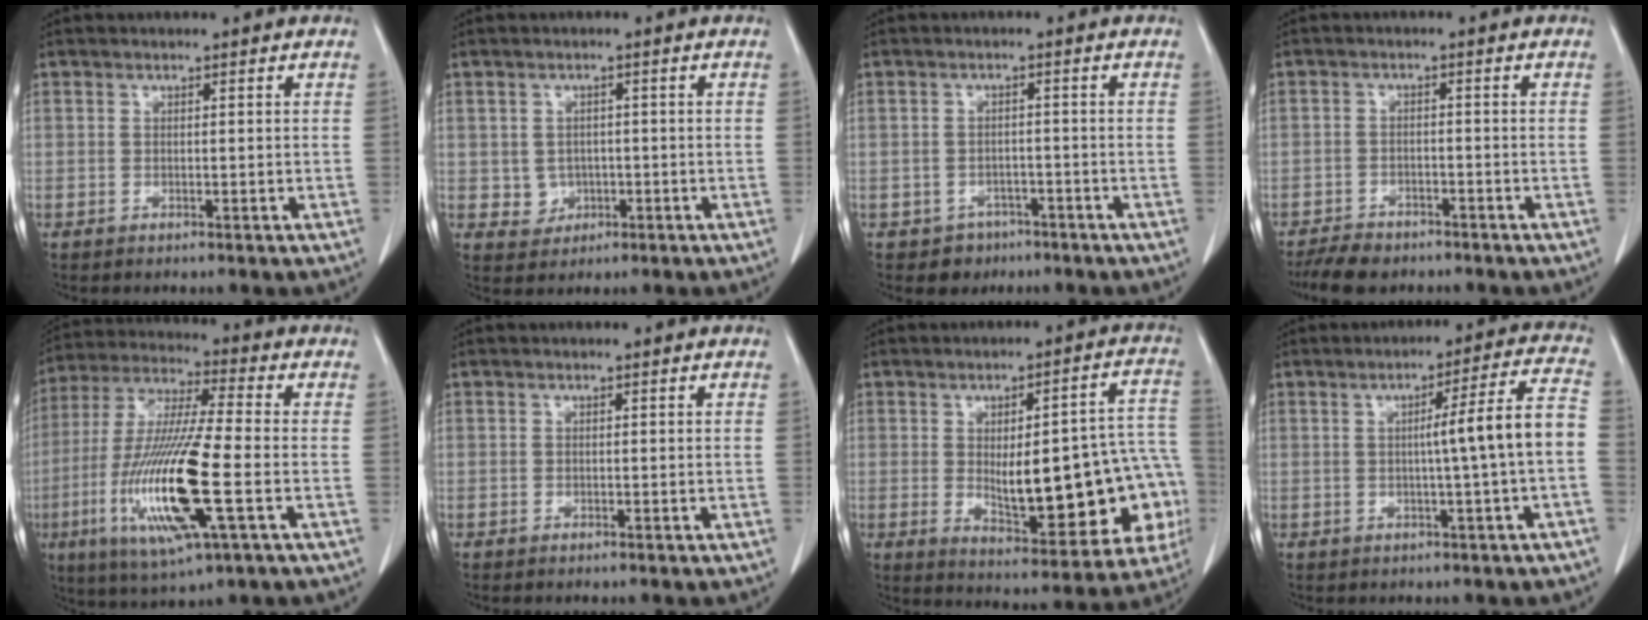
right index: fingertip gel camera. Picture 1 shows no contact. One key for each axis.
{"total": 3.3, "fx": -0.3, "fy": 3.2, "fz": 0.5, "tx": 0.003, "ty": 0.008, "tz": 0.007}
{"total": 3.2, "fx": -1.9, "fy": 2.6, "fz": 0.0, "tx": 0.003, "ty": 0.013, "tz": -0.021}
{"total": 5.7, "fx": -4.8, "fy": 2.2, "fz": 2.0, "tx": -0.030, "ty": -0.007, "tz": -0.077}
{"total": 18.3, "fx": -4.6, "fy": 1.5, "fz": 17.6, "tx": -0.367, "ty": -0.021, "tz": -0.083}
{"total": 0.0}
{"total": 21.1, "fx": -2.7, "fy": 6.6, "fz": 19.9, "tx": -0.190, "ty": 0.036, "tz": -0.005}
{"total": 8.7, "fx": -0.9, "fy": -1.1, "fz": 8.5, "tx": -0.120, "ty": 0.016, "tz": -0.013}